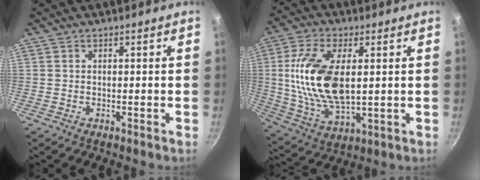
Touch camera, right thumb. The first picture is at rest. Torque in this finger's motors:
{"motor_torque": [0.66, 1.26, 2.06, 0.10, 0.26]}